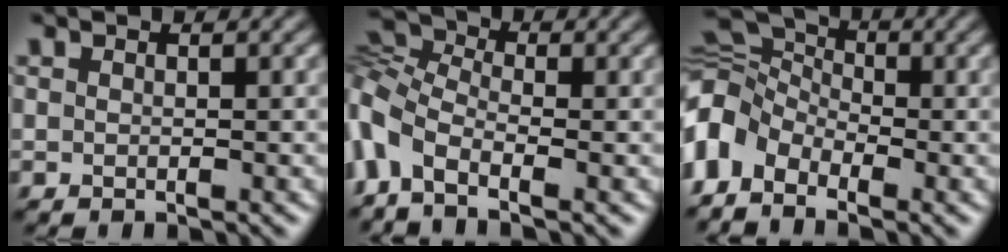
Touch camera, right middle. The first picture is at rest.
{"total": 6.2, "force": [-2.4, 3.6, 4.4], "torque": [-0.104, 0.005, -0.072]}
{"total": 7.5, "force": [-3.1, 5.1, 4.5], "torque": [-0.083, 0.006, -0.073]}